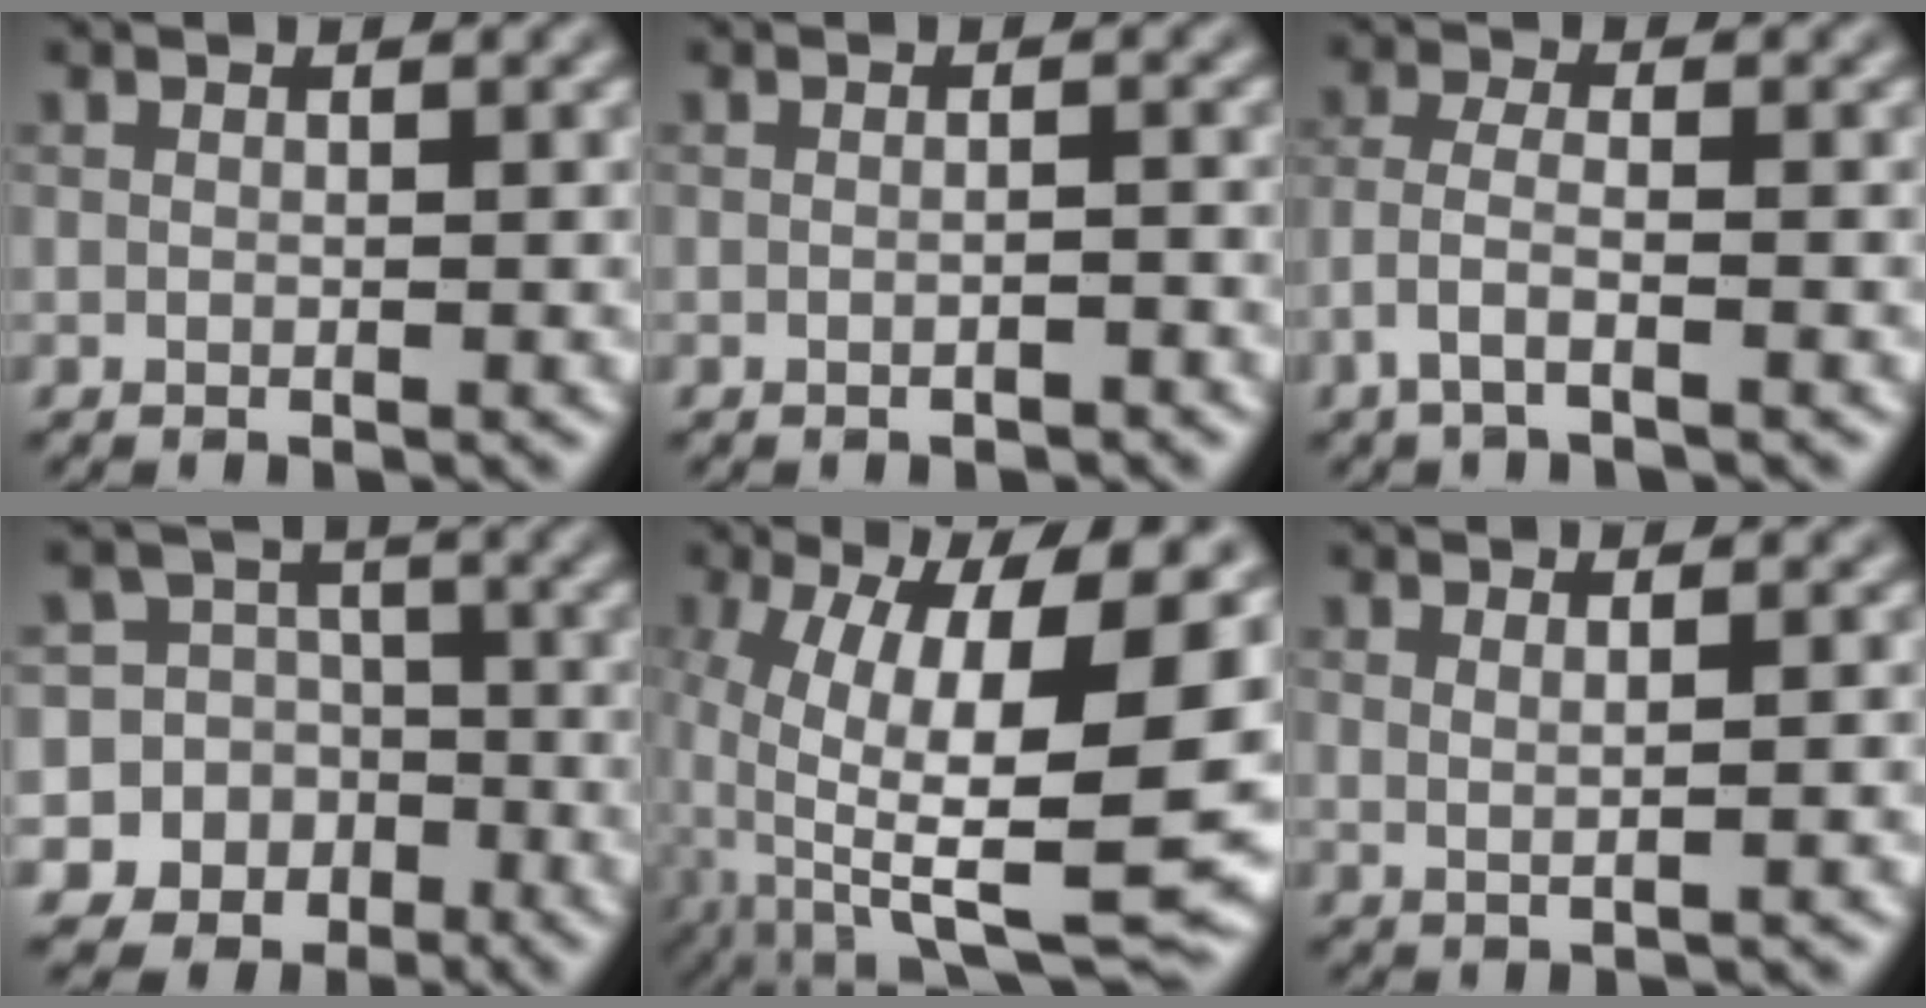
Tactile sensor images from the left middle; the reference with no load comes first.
{"total": 1.2, "force": [-0.6, 0.2, 1.0], "torque": [-0.015, -0.001, -0.013]}
{"total": 2.6, "force": [-1.6, 0.6, 2.0], "torque": [-0.045, 0.004, -0.041]}
{"total": 11.5, "force": [-4.8, 10.3, 1.7], "torque": [-0.047, 0.000, -0.084]}
{"total": 14.3, "force": [-1.1, 4.3, 13.5], "torque": [-0.242, -0.011, -0.016]}
{"total": 1.8, "force": [0.5, 0.7, 1.6], "torque": [-0.020, -0.001, 0.003]}